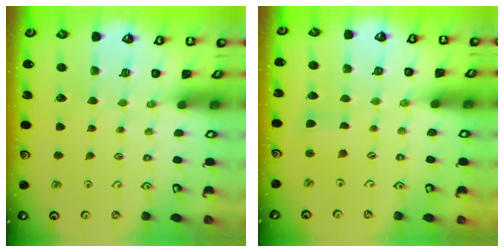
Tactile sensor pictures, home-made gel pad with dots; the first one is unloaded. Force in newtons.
{"total": 3.9, "press": 3.9, "slide": 0.2}